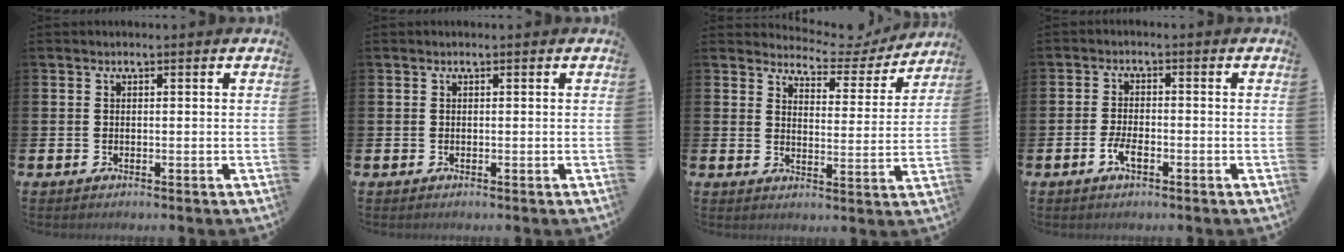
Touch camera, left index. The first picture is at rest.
{"total": 0.0}
{"total": 5.1, "force": [4.8, 1.6, 0.5], "torque": [-0.024, -0.043, 0.077]}
{"total": 2.6, "force": [-1.1, 1.1, 2.1], "torque": [-0.035, 0.001, -0.019]}